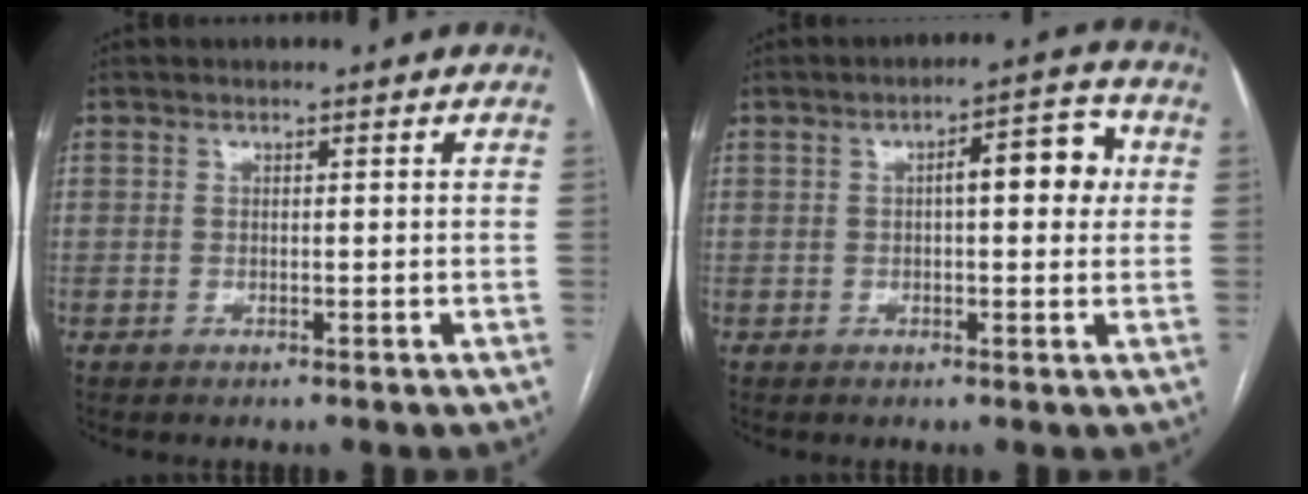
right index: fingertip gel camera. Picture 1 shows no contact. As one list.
[{"total": 6.8, "force": [1.1, 2.1, 6.4], "torque": [-0.084, 0.022, 0.011]}]